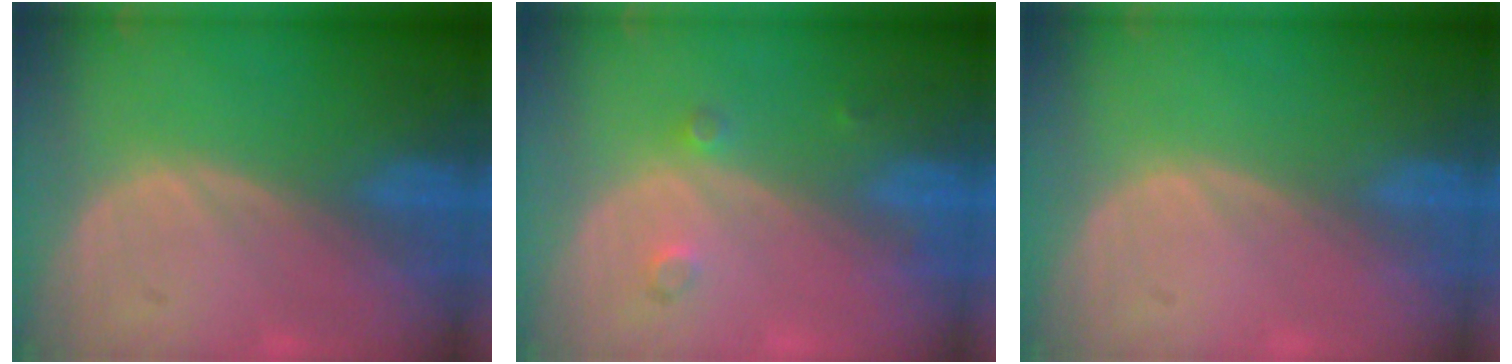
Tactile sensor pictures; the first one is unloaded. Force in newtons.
{"total": 2.1, "press": 1.8, "slide": 1.1}
{"total": 0.0}